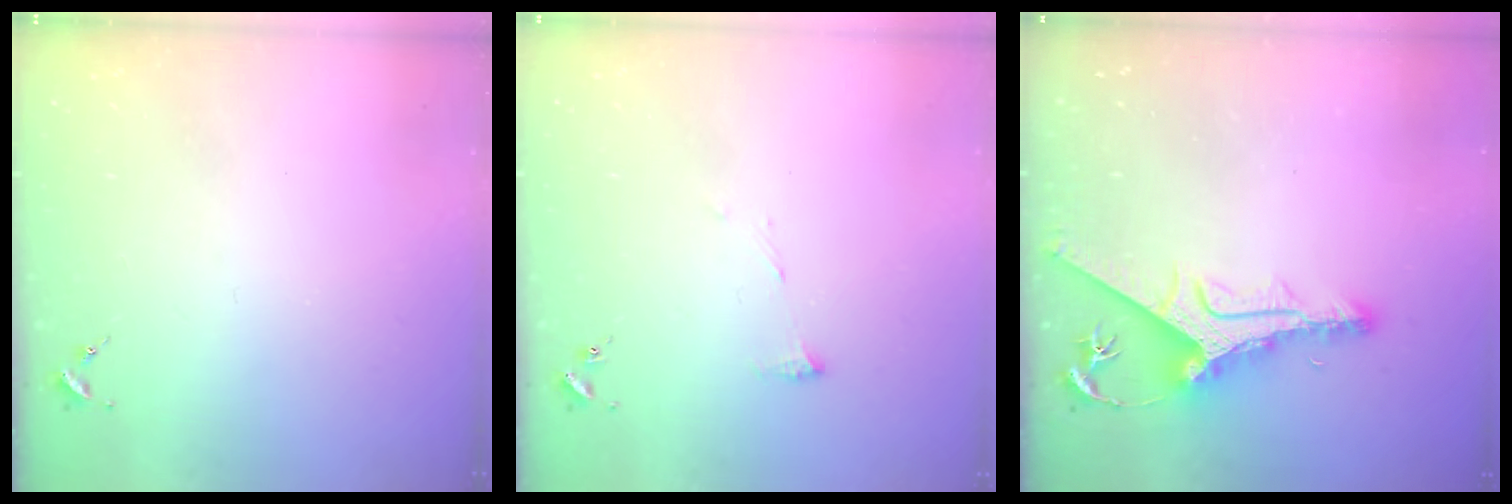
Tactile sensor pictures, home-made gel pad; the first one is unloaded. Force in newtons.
{"total": 6.5, "press": 6.5, "slide": 0.7}
{"total": 13.0, "press": 13.0, "slide": 1.0}